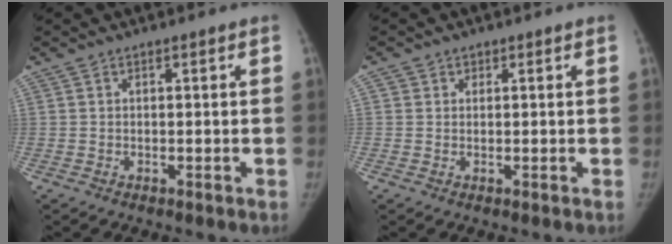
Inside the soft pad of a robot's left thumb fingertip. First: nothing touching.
{"total": 0.9, "force": [0.5, 0.8, -0.1], "torque": [0.007, -0.001, 0.007]}